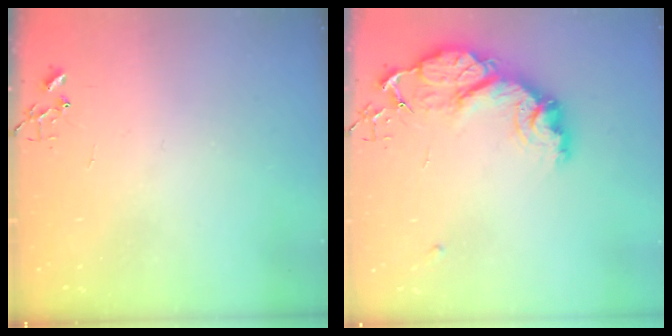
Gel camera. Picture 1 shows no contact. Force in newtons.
{"total": 15.8, "press": 15.8, "slide": 1.3}